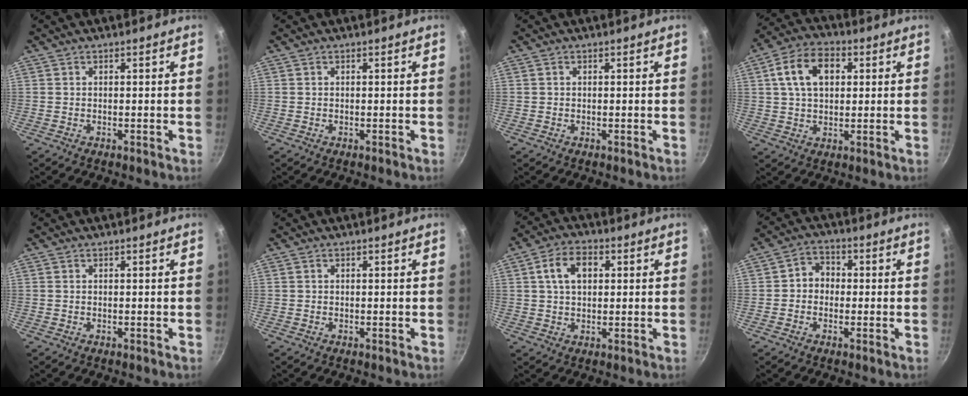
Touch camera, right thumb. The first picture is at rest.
{"total": 0.0}
{"total": 0.0}
{"total": 11.0, "force": [2.8, 7.3, 7.8], "torque": [-0.118, 0.013, 0.039]}
{"total": 0.0}
{"total": 0.0}
{"total": 7.5, "force": [1.8, 4.9, 5.4], "torque": [-0.076, 0.011, 0.026]}
{"total": 4.6, "force": [-0.3, 4.0, 2.3], "torque": [-0.010, 0.012, -0.017]}